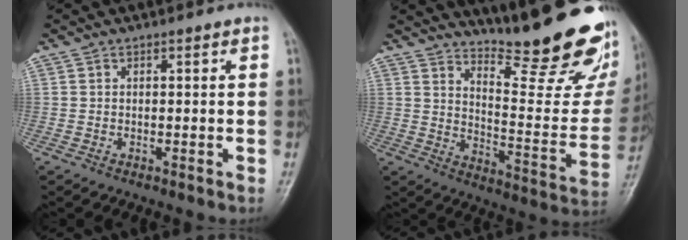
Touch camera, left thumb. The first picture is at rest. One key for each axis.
{"total": 24.8, "fx": 19.5, "fy": 4.9, "fz": 14.4, "tx": -0.173, "ty": -0.152, "tz": 0.267}